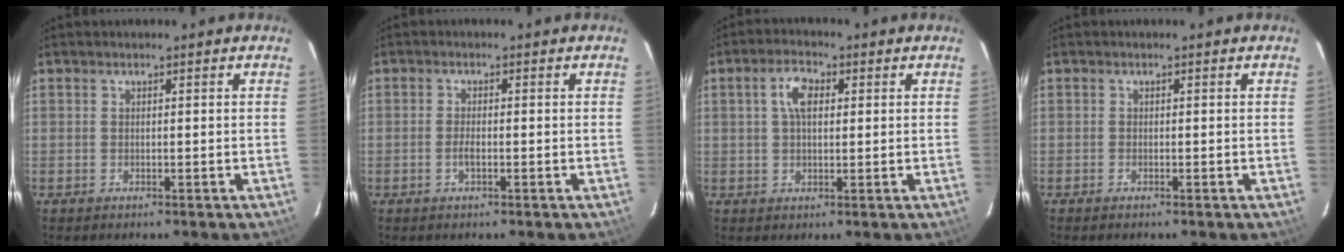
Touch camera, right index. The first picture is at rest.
{"total": 1.7, "force": [-0.7, 0.6, 1.4], "torque": [-0.031, 0.002, -0.014]}
{"total": 4.9, "force": [1.2, 2.6, 3.9], "torque": [-0.073, 0.015, 0.023]}
{"total": 0.6, "force": [-0.5, 0.2, 0.2], "torque": [-0.007, -0.002, -0.011]}